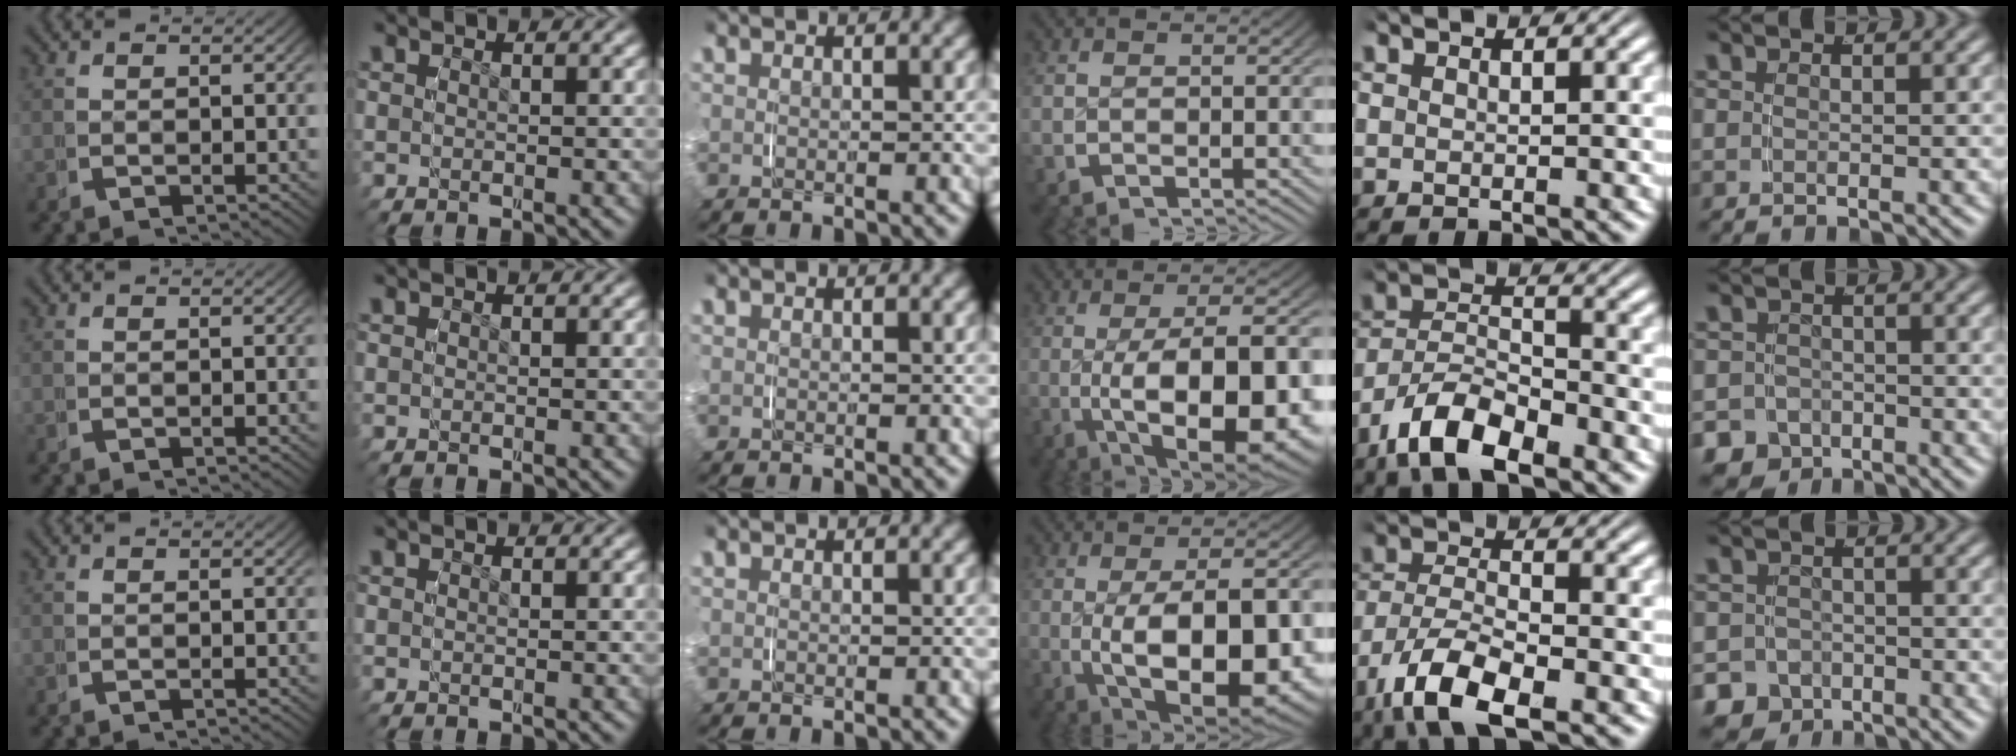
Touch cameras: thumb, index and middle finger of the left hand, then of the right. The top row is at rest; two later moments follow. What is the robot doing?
{"motion": "grasp_and_lifting", "object": "paper plate"}